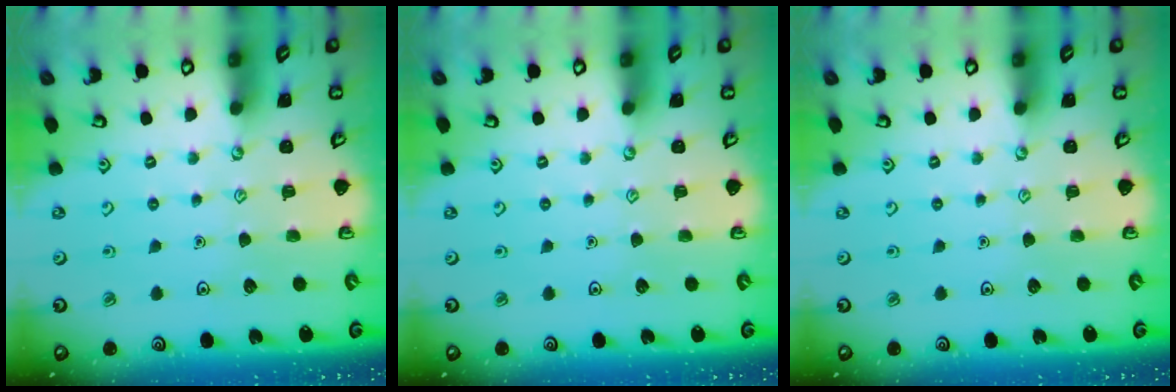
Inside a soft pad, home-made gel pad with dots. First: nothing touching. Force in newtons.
{"total": 0.0}
{"total": 0.0}